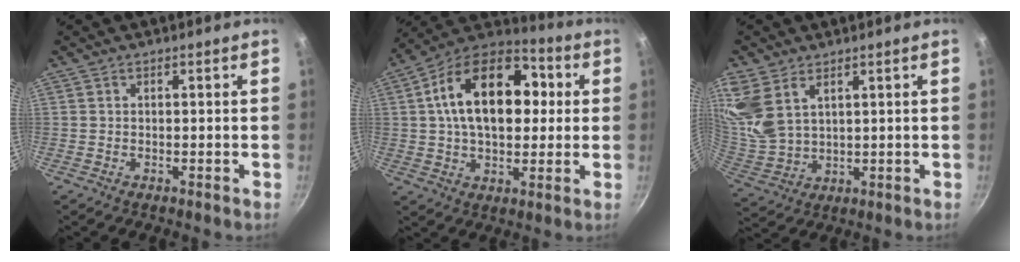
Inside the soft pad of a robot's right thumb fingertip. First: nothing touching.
{"total": 21.2, "force": [3.6, 12.9, 16.5], "torque": [-0.242, 0.023, 0.049]}
{"total": 13.2, "force": [5.6, 8.1, 8.8], "torque": [-0.217, -0.012, 0.129]}